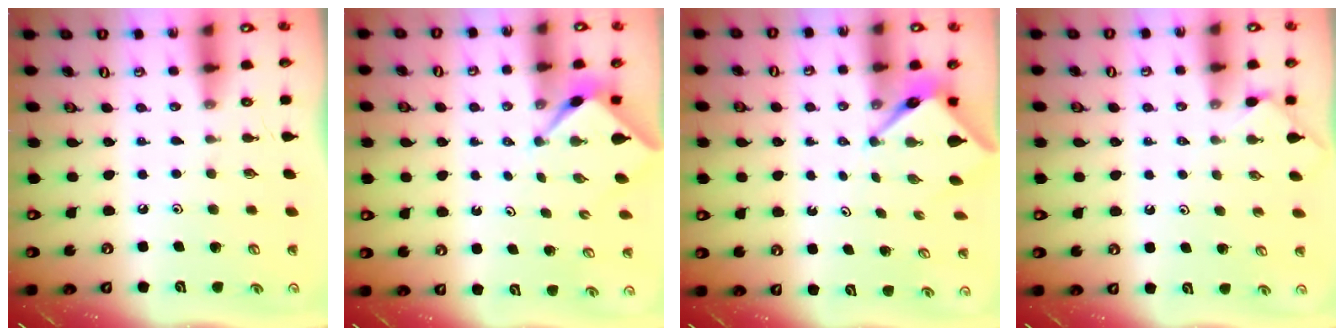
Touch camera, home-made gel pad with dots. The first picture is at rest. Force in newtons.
{"total": 2.3, "press": 2.2, "slide": 0.3}
{"total": 3.9, "press": 3.9, "slide": 0.2}
{"total": 0.5, "press": 0.5, "slide": 0.2}